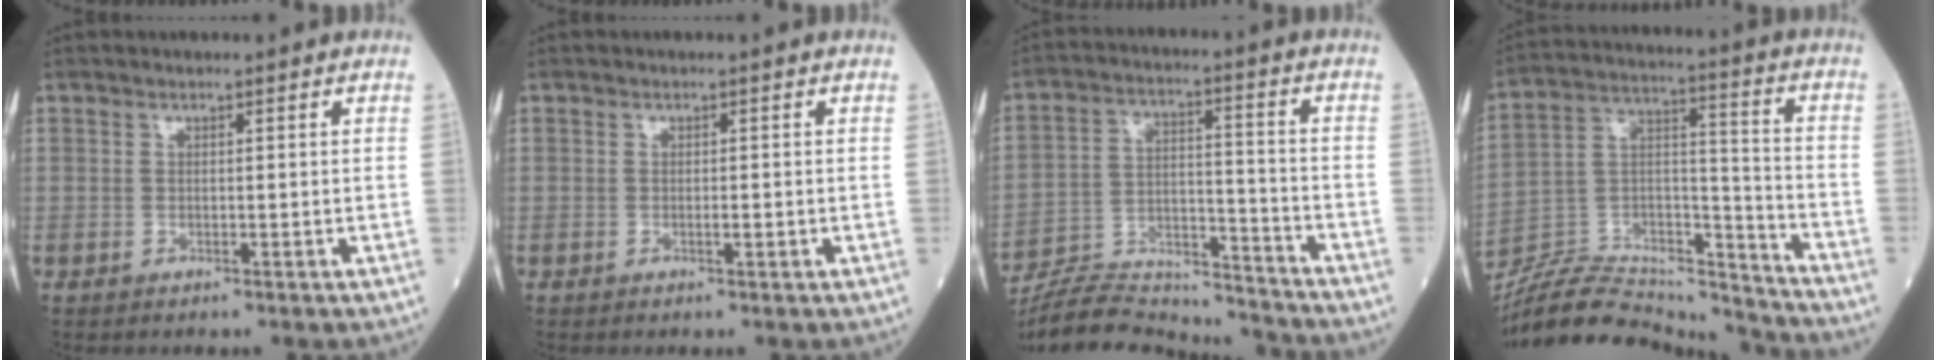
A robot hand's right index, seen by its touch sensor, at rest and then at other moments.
{"total": 1.1, "force": [-0.3, 0.4, 1.0], "torque": [-0.024, -0.001, -0.004]}
{"total": 21.9, "force": [-20.8, 3.0, 6.1], "torque": [-0.159, -0.005, -0.335]}
{"total": 23.2, "force": [-21.9, 3.4, 6.7], "torque": [-0.161, 0.021, -0.372]}